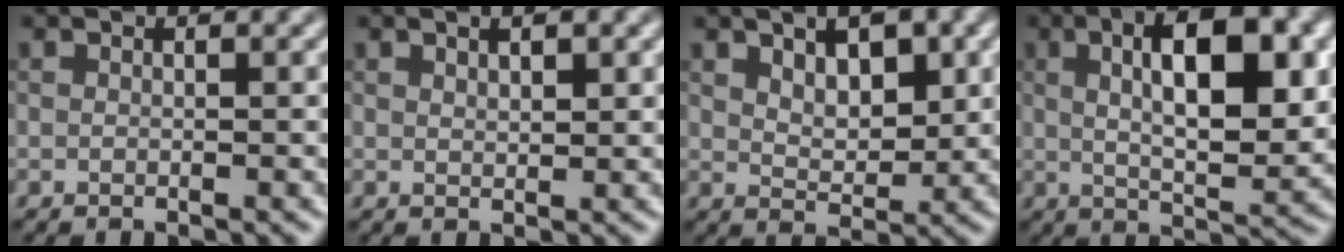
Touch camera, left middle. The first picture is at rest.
{"total": 1.1, "force": [0.6, 0.3, 0.9], "torque": [-0.011, 0.002, 0.016]}
{"total": 3.9, "force": [1.5, 2.2, 2.8], "torque": [-0.035, 0.005, 0.022]}
{"total": 9.1, "force": [1.4, 3.0, 8.5], "torque": [-0.124, 0.006, 0.027]}